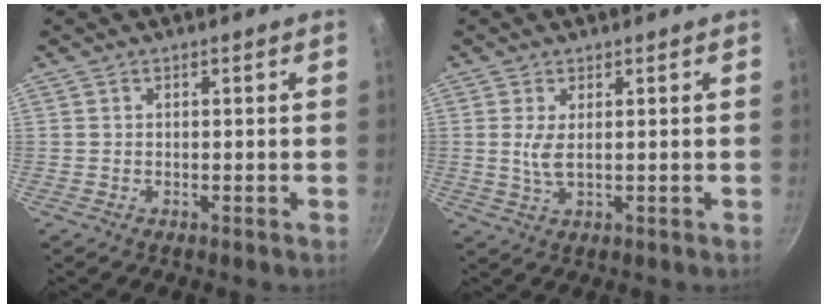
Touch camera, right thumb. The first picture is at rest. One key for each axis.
{"total": 3.3, "fx": 0.6, "fy": 1.3, "fz": 3.0, "tx": -0.065, "ty": -0.006, "tz": 0.014}